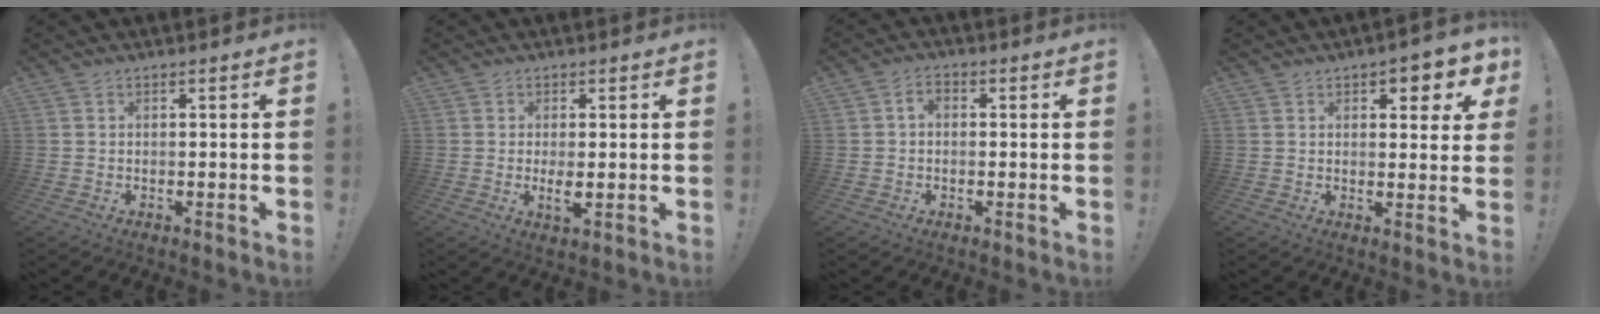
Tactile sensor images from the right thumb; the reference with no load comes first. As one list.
[{"total": 3.7, "force": [0.2, 1.0, 3.6], "torque": [-0.055, -0.010, 0.001]}, {"total": 2.5, "force": [-0.3, 1.7, 1.8], "torque": [-0.025, 0.006, -0.007]}, {"total": 4.9, "force": [2.5, 2.1, 3.6], "torque": [-0.031, -0.016, 0.037]}]